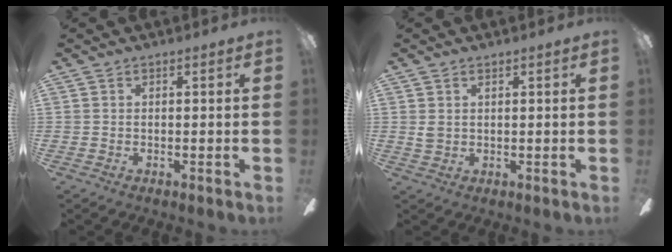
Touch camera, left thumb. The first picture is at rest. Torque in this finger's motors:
{"motor_torque": [0.05, 0.30, 0.12, -0.13, -0.01]}